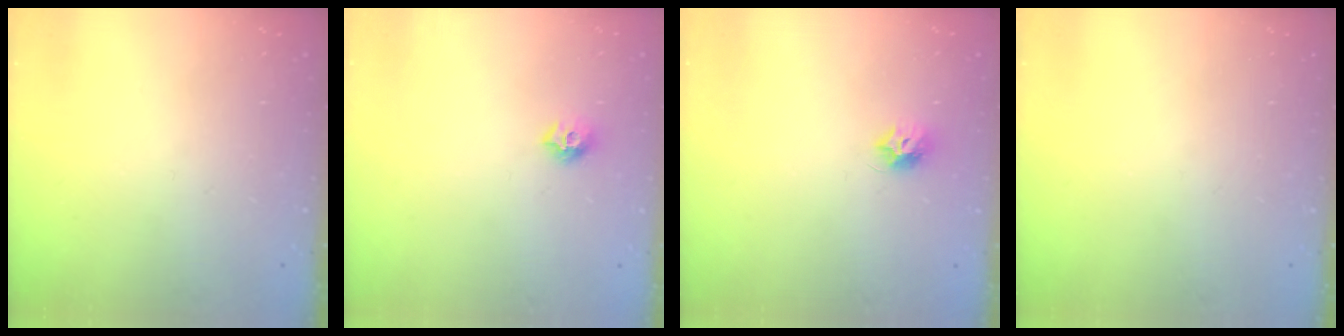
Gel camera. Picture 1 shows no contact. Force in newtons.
{"total": 7.9, "press": 7.8, "slide": 0.7}
{"total": 7.1, "press": 7.1, "slide": 0.5}
{"total": 0.0}